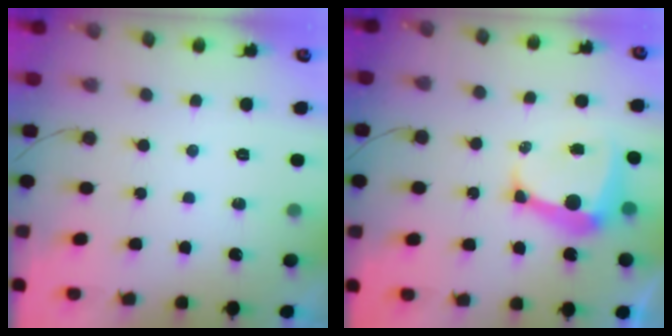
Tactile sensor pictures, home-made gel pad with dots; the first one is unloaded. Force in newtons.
{"total": 8.7, "press": 8.6, "slide": 0.9}